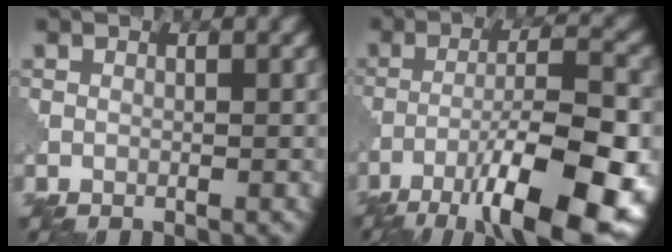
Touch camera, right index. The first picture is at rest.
{"total": 13.6, "force": [-7.6, 3.5, 10.8], "torque": [-0.183, -0.002, -0.120]}